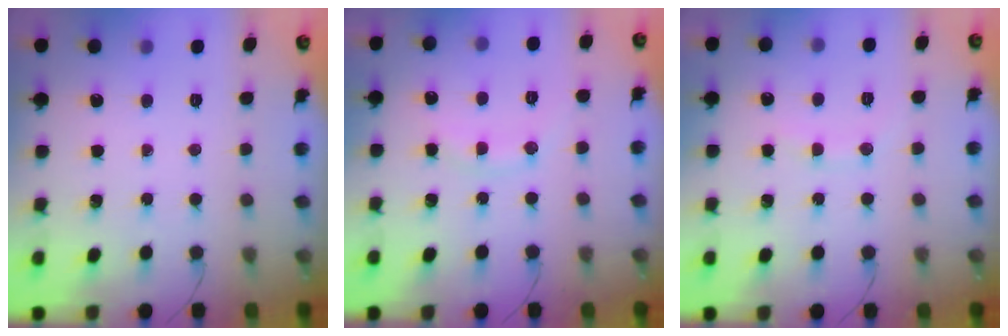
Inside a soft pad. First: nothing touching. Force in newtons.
{"total": 7.8, "press": 7.8, "slide": 0.7}
{"total": 4.8, "press": 4.6, "slide": 1.2}